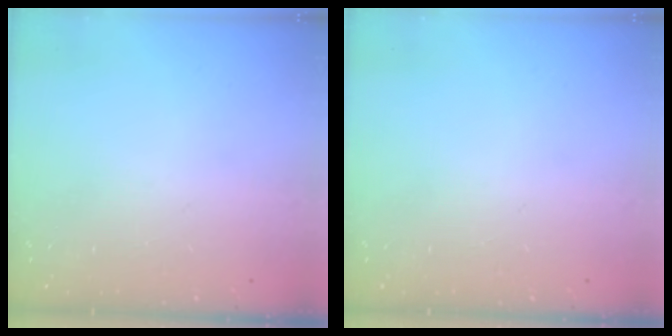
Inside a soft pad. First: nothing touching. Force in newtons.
{"total": 0.0}